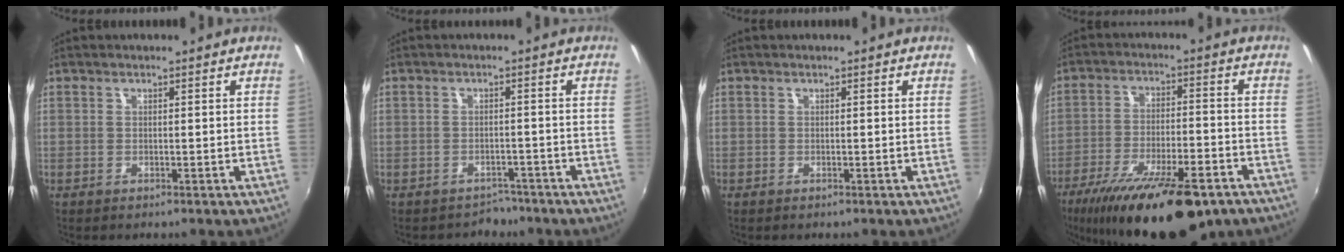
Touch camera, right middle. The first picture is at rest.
{"total": 3.6, "force": [-2.8, 2.2, -0.4], "torque": [0.005, 0.016, -0.038]}
{"total": 0.0}
{"total": 22.3, "force": [-15.3, 6.9, 14.6], "torque": [-0.260, -0.047, -0.230]}